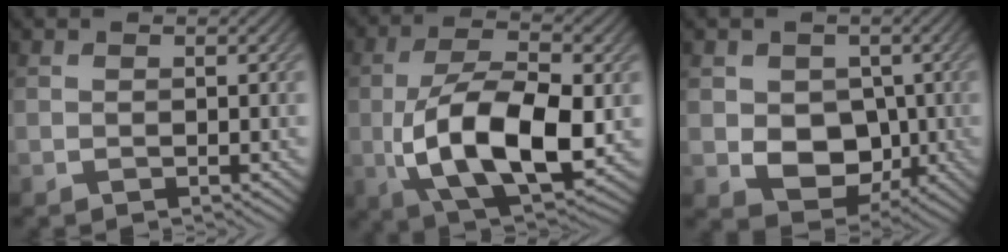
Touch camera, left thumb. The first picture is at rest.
{"total": 14.4, "force": [-2.4, 6.8, 12.5], "torque": [-0.233, -0.007, -0.047]}
{"total": 7.2, "force": [-0.6, 5.9, 4.2], "torque": [-0.074, -0.011, -0.023]}